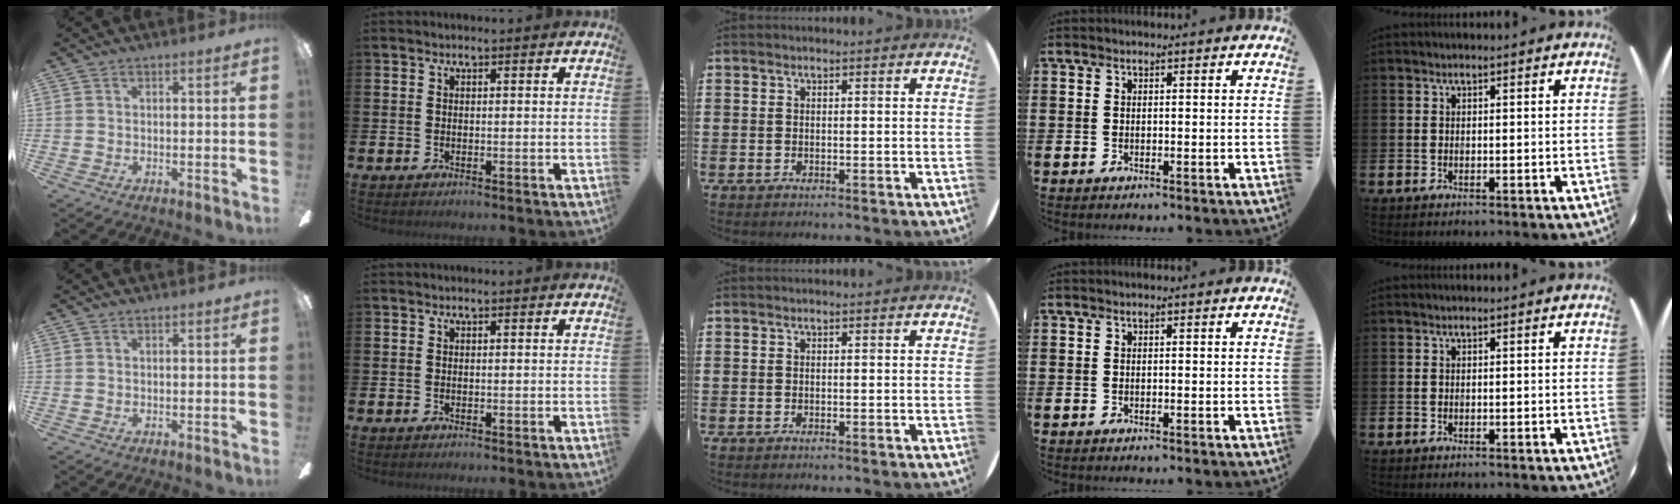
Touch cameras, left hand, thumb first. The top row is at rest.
{}